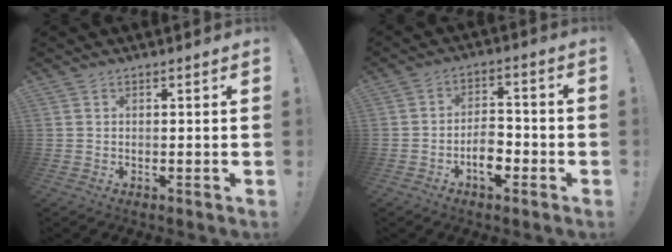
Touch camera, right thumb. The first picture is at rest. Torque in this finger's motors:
{"motor_torque": [0.70, 0.72, 0.57, -0.63, 0.01]}